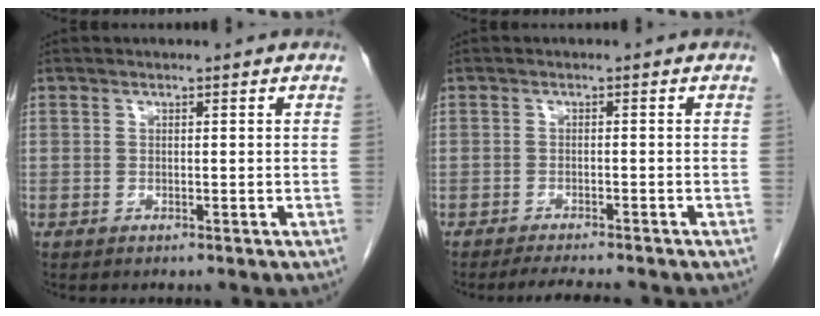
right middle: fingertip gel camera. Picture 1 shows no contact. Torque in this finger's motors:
{"motor_torque": [0.07, -0.06, 0.01, 0.00]}